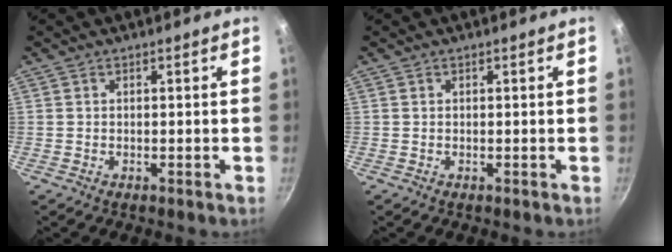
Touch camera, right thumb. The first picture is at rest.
{"total": 0.0}